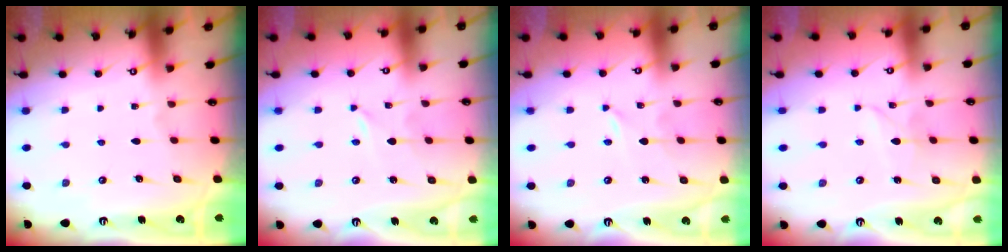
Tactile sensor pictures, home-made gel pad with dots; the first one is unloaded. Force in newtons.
{"total": 0.0}
{"total": 0.0}
{"total": 2.9, "press": 2.9, "slide": 0.3}